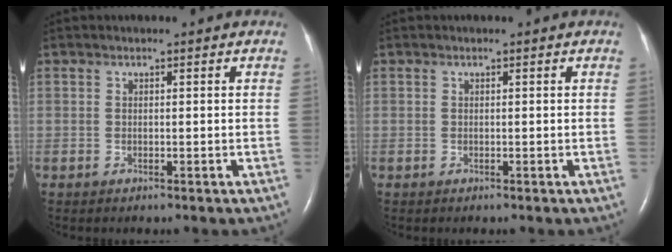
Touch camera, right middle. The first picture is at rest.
{"total": 0.0}